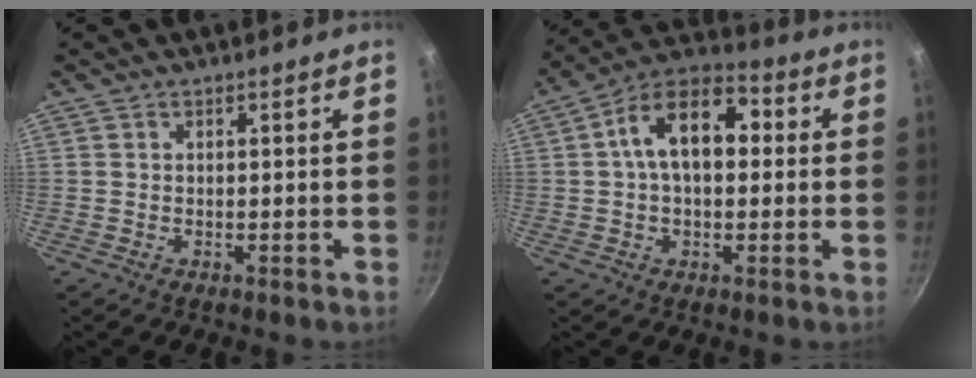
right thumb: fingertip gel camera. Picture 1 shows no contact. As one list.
[{"total": 14.0, "force": [2.0, 8.5, 11.0], "torque": [-0.143, 0.032, 0.013]}]